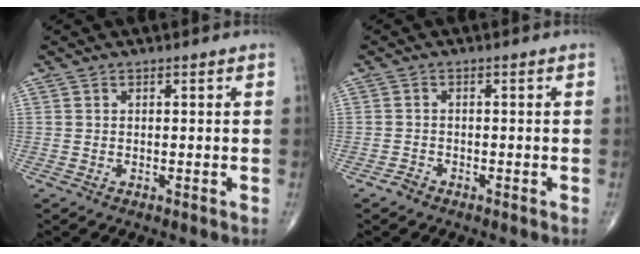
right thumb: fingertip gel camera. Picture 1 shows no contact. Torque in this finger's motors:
{"motor_torque": [-0.07, -0.17, -0.14, -0.09, 0.01]}